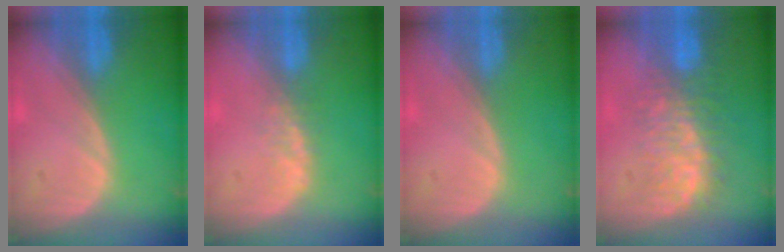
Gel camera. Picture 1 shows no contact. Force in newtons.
{"total": 1.9, "press": 1.8, "slide": 0.5}
{"total": 0.0}
{"total": 7.8, "press": 7.6, "slide": 1.4}